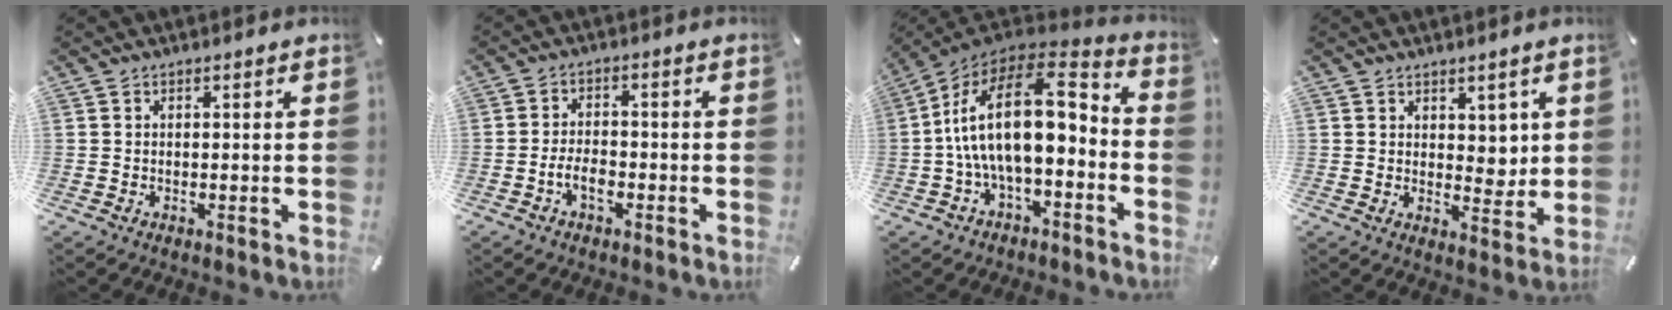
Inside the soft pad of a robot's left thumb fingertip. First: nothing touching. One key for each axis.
{"total": 4.5, "fx": -2.1, "fy": 2.3, "fz": 3.2, "tx": -0.059, "ty": 0.011, "tz": -0.038}
{"total": 20.7, "fx": 0.7, "fy": 10.6, "fz": 17.8, "tx": -0.328, "ty": 0.000, "tz": 0.013}
{"total": 5.2, "fx": 2.4, "fy": 3.8, "fz": 2.7, "tx": -0.020, "ty": -0.014, "tz": 0.039}